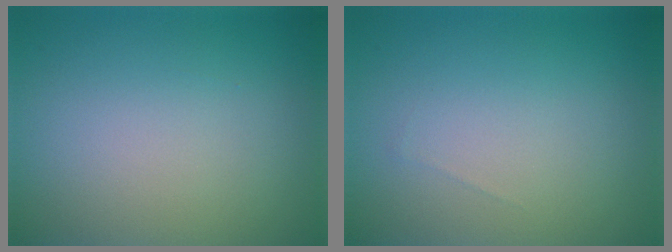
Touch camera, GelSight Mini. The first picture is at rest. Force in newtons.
{"total": 0.0}